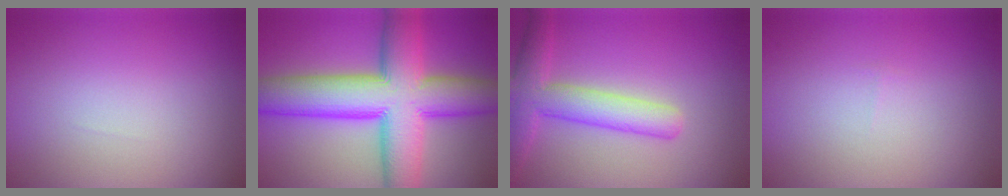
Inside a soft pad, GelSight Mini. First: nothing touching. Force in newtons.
{"total": 13.0, "press": 12.9, "slide": 0.4}
{"total": 5.1, "press": 5.1, "slide": 0.2}
{"total": 0.0}